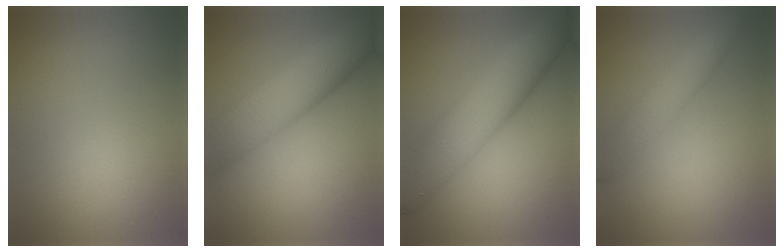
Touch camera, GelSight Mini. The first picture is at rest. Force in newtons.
{"total": 9.5, "press": 9.5, "slide": 0.3}
{"total": 9.8, "press": 9.8, "slide": 0.1}
{"total": 4.1, "press": 4.1, "slide": 0.1}